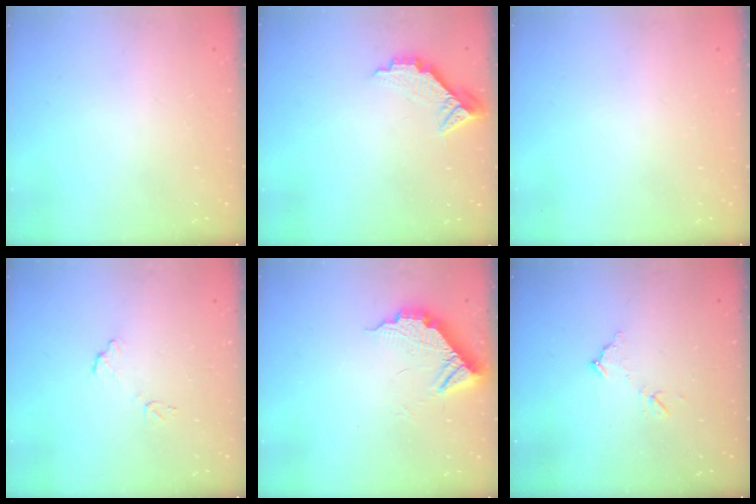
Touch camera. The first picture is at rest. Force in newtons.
{"total": 8.7, "press": 8.7, "slide": 0.4}
{"total": 0.0}
{"total": 6.4, "press": 6.4, "slide": 0.3}
{"total": 9.5, "press": 9.5, "slide": 0.5}
{"total": 7.8, "press": 7.8, "slide": 0.4}